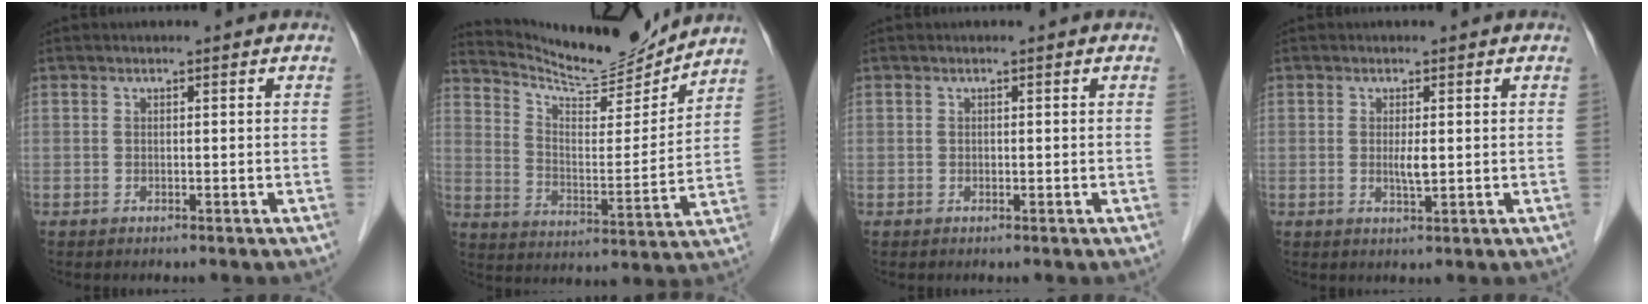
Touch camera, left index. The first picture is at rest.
{"total": 14.3, "force": [14.0, 0.5, 3.1], "torque": [-0.067, -0.019, 0.226]}
{"total": 0.0}
{"total": 1.8, "force": [0.0, 0.2, 1.8], "torque": [-0.036, -0.007, 0.002]}